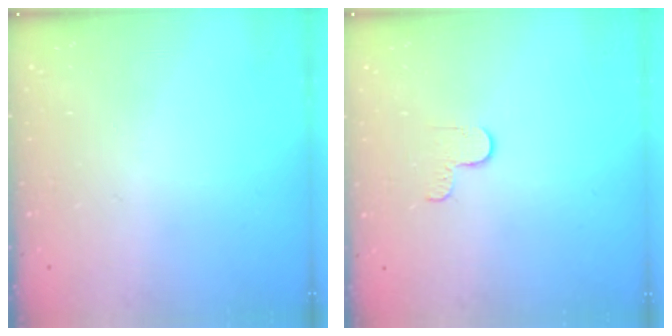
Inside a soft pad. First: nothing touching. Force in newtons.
{"total": 2.7, "press": 2.6, "slide": 0.4}